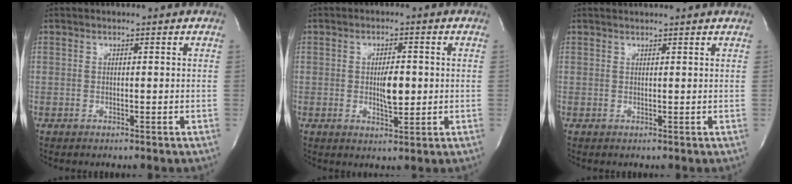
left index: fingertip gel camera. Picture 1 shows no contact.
{"total": 4.4, "force": [-0.1, 1.5, 4.1], "torque": [-0.066, -0.002, 0.002]}
{"total": 1.6, "force": [1.5, -0.5, 0.3], "torque": [-0.012, 0.009, 0.027]}